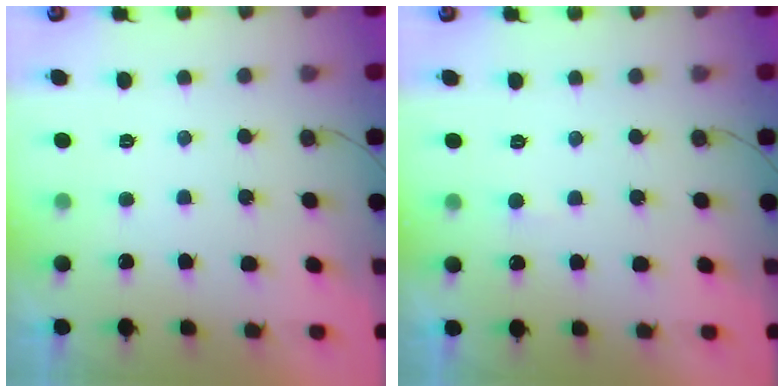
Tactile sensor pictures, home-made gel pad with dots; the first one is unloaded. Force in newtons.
{"total": 2.9, "press": 2.9, "slide": 0.3}